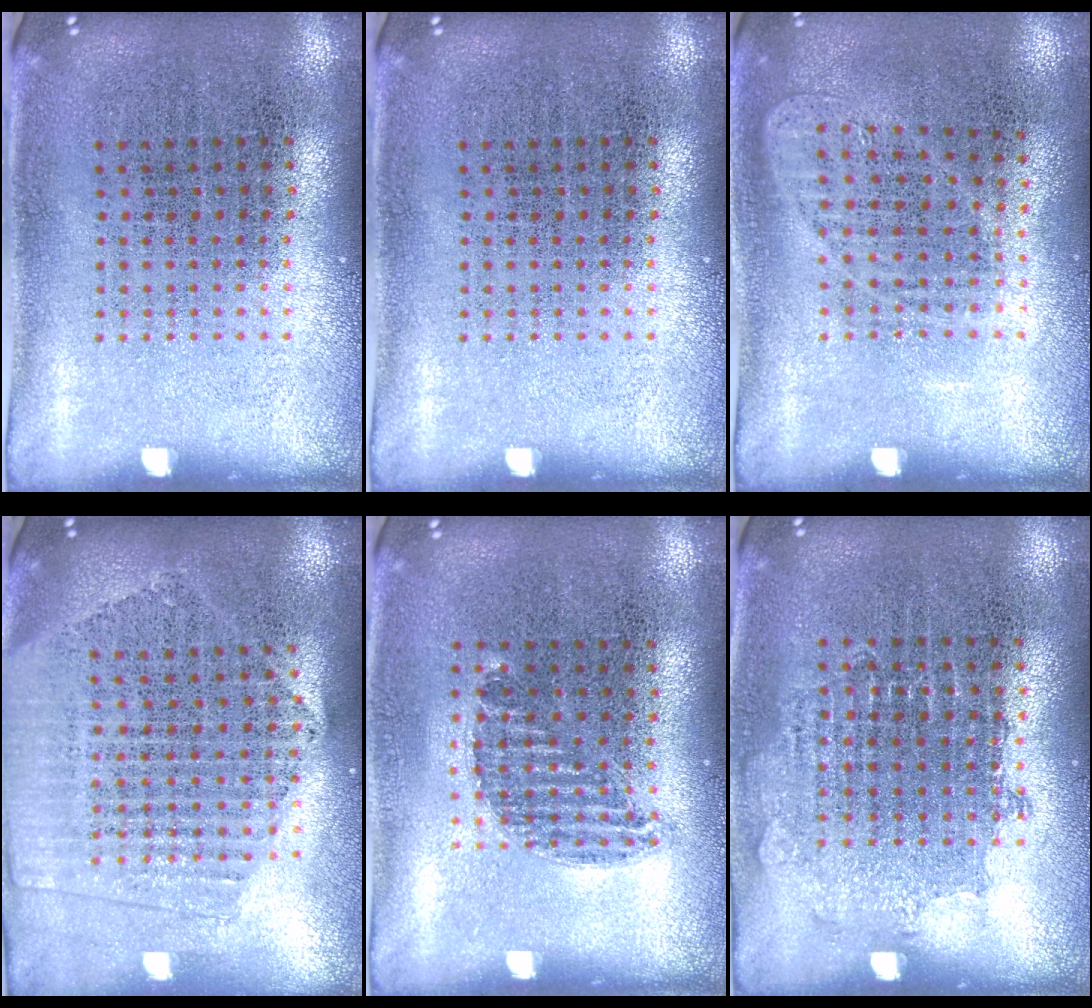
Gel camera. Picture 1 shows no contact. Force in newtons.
{"total": 0.0}
{"total": 1.0, "press": 0.9, "slide": 0.4}
{"total": 2.0, "press": 1.8, "slide": 0.9}
{"total": 0.8, "press": 0.7, "slide": 0.5}
{"total": 0.8, "press": 0.8, "slide": 0.2}